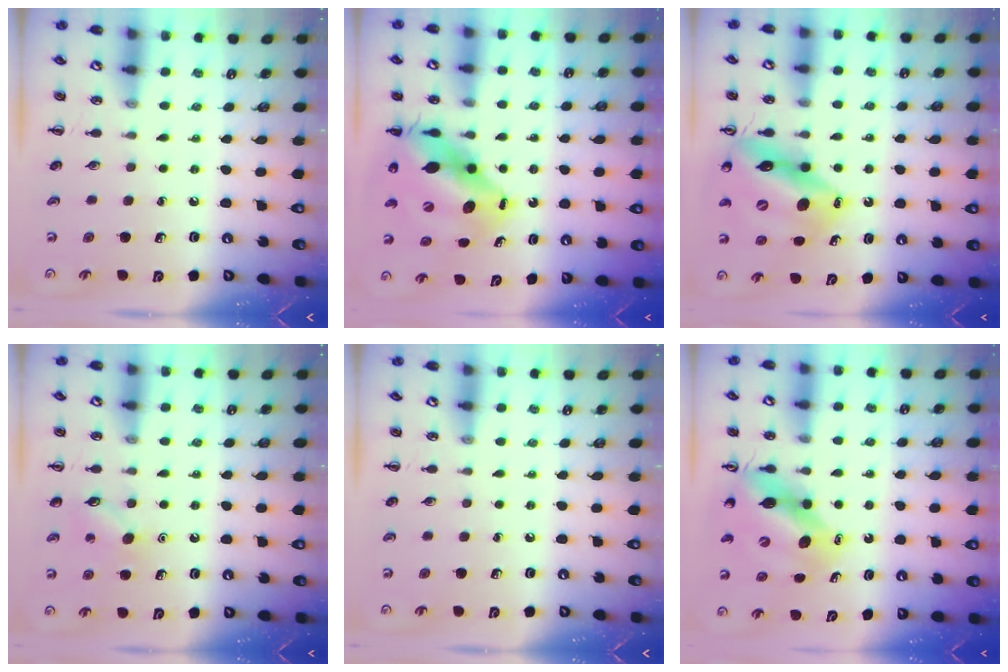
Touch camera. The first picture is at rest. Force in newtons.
{"total": 14.1, "press": 13.6, "slide": 3.7}
{"total": 16.1, "press": 15.4, "slide": 4.5}
{"total": 7.1, "press": 7.1, "slide": 1.1}
{"total": 0.0}
{"total": 11.0, "press": 10.4, "slide": 3.4}